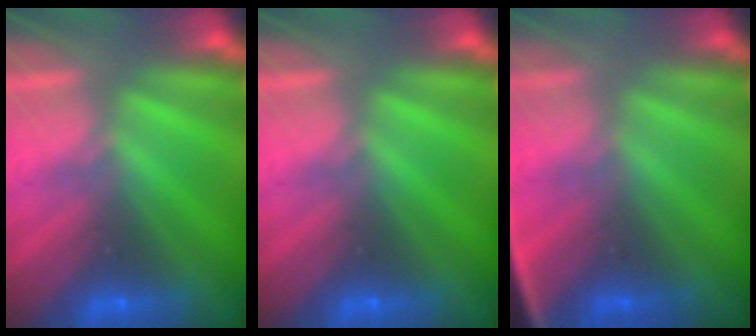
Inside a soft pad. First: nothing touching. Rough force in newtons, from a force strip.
{"total": 0.0}
{"total": 2.7}